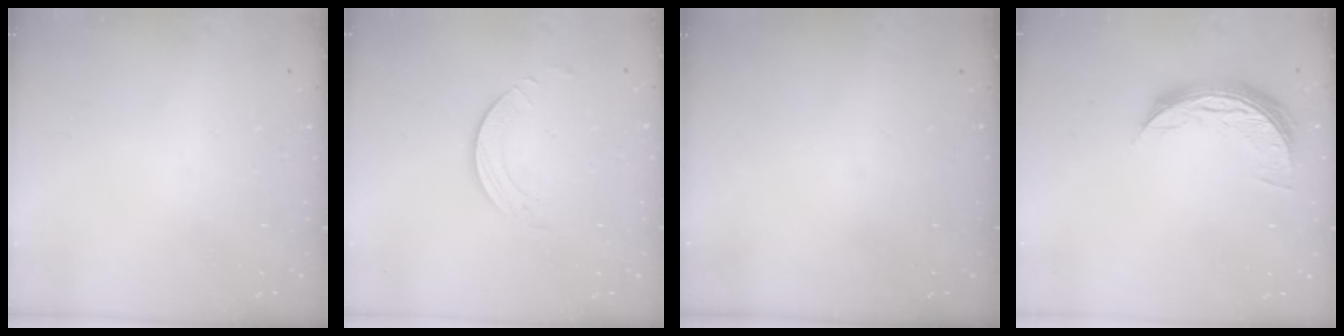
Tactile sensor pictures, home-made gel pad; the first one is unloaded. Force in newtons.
{"total": 1.9, "press": 1.9, "slide": 0.1}
{"total": 0.0}
{"total": 8.3, "press": 8.3, "slide": 0.5}